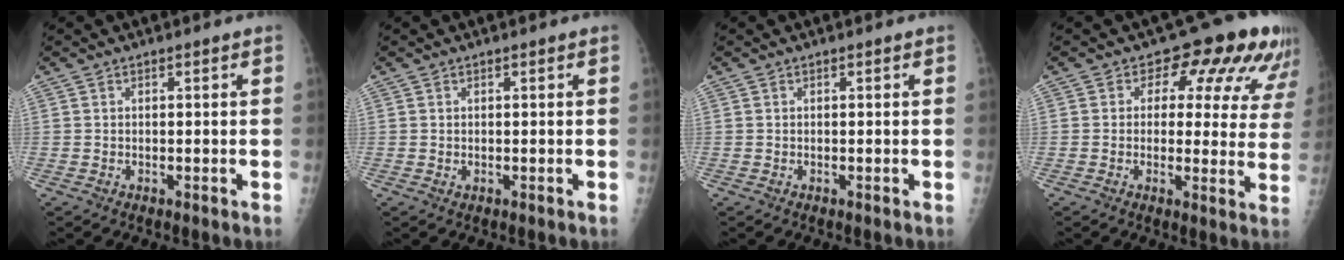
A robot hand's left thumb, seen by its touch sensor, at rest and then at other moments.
{"total": 0.6, "force": [0.1, 0.4, 0.4], "torque": [-0.005, -0.001, 0.004]}
{"total": 0.0}
{"total": 12.9, "force": [7.7, 7.6, 7.1], "torque": [-0.028, -0.027, 0.066]}